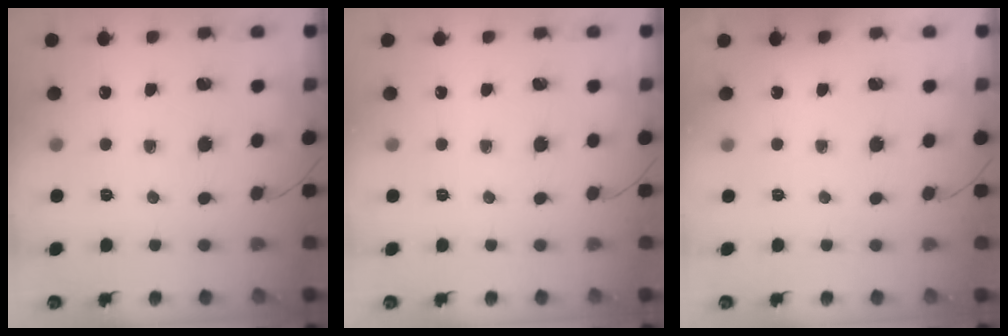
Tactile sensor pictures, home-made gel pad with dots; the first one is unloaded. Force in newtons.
{"total": 0.0}
{"total": 1.9, "press": 1.9, "slide": 0.3}